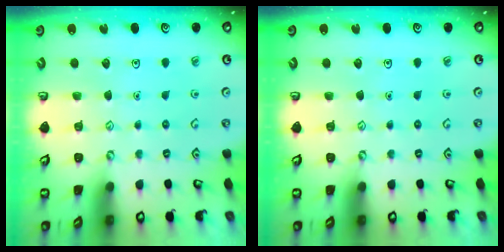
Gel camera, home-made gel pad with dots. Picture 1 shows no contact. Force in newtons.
{"total": 0.0}